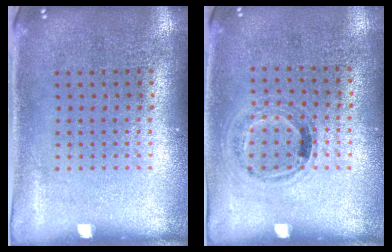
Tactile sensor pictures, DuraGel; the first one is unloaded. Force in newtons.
{"total": 1.0, "press": 0.8, "slide": 0.7}